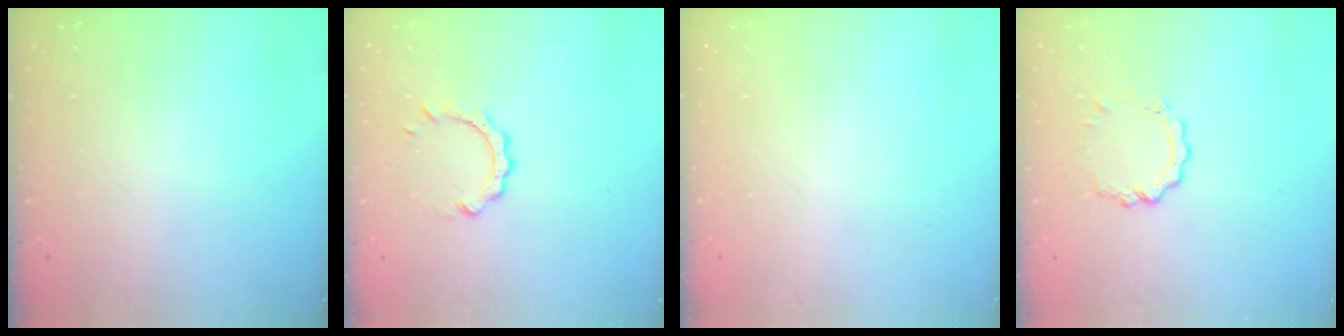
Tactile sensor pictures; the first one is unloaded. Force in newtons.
{"total": 5.4, "press": 5.4, "slide": 0.1}
{"total": 0.0}
{"total": 6.0, "press": 6.0, "slide": 0.5}